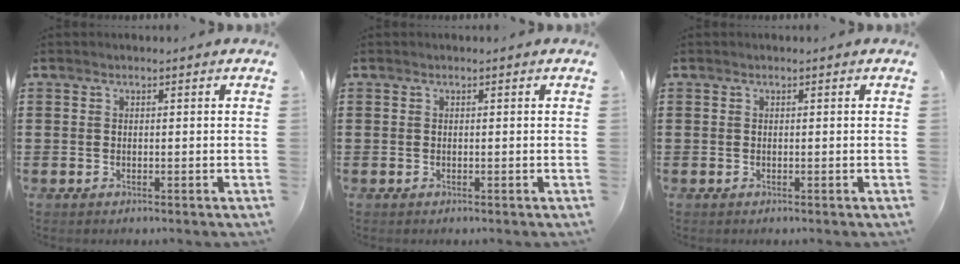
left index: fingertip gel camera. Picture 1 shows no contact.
{"total": 0.0}
{"total": 0.0}